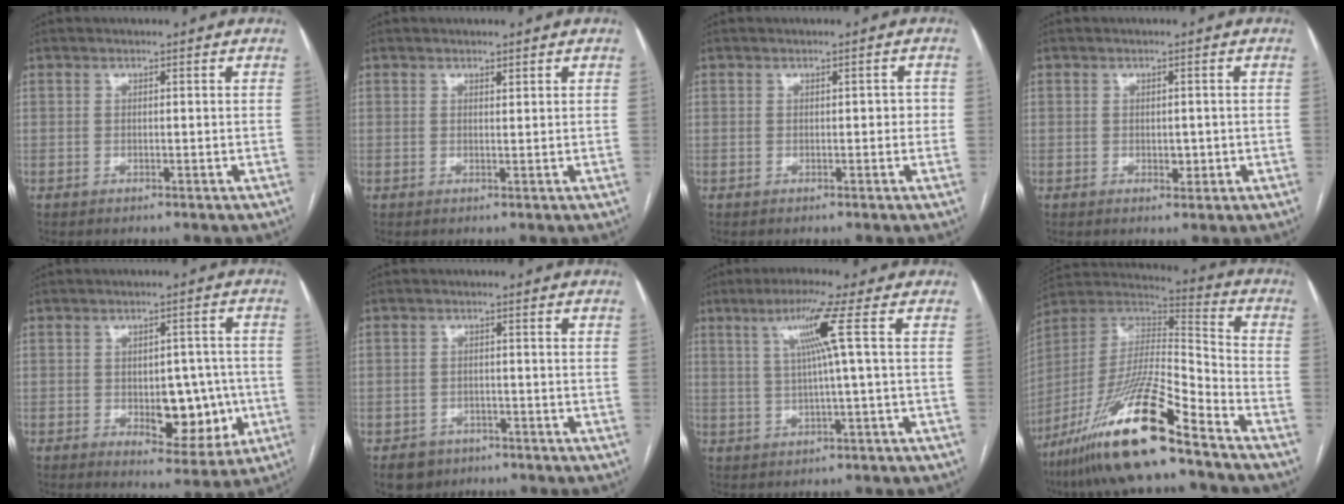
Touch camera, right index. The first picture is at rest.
{"total": 0.7, "force": [0.6, 0.2, 0.3], "torque": [-0.007, -0.001, 0.009]}
{"total": 1.5, "force": [0.0, 0.9, 1.2], "torque": [-0.010, 0.013, -0.001]}
{"total": 1.8, "force": [-0.3, 1.2, 1.3], "torque": [-0.019, 0.000, 0.001]}
{"total": 9.5, "force": [-2.0, 4.9, 7.9], "torque": [-0.086, 0.013, -0.015]}
{"total": 3.8, "force": [-2.3, 3.0, 0.3], "torque": [-0.002, 0.010, -0.034]}
{"total": 6.7, "force": [2.0, -1.7, 6.1], "torque": [-0.116, 0.008, 0.040]}
{"total": 21.1, "force": [-14.3, 2.0, 15.4], "torque": [-0.307, -0.025, -0.262]}